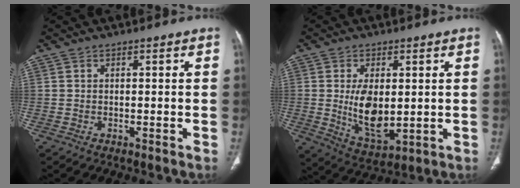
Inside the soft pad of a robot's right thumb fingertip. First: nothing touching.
{"total": 10.2, "force": [0.4, 5.4, 8.6], "torque": [-0.139, -0.021, 0.023]}